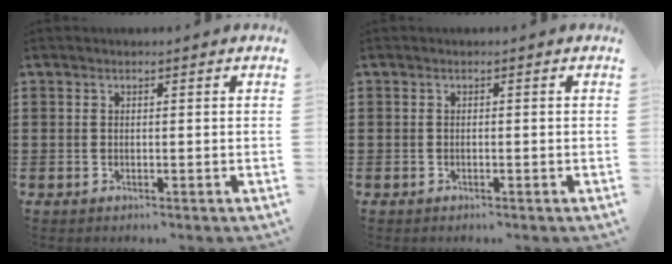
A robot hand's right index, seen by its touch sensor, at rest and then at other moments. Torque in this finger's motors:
{"motor_torque": [0.13, 0.10, 0.00, 0.00]}